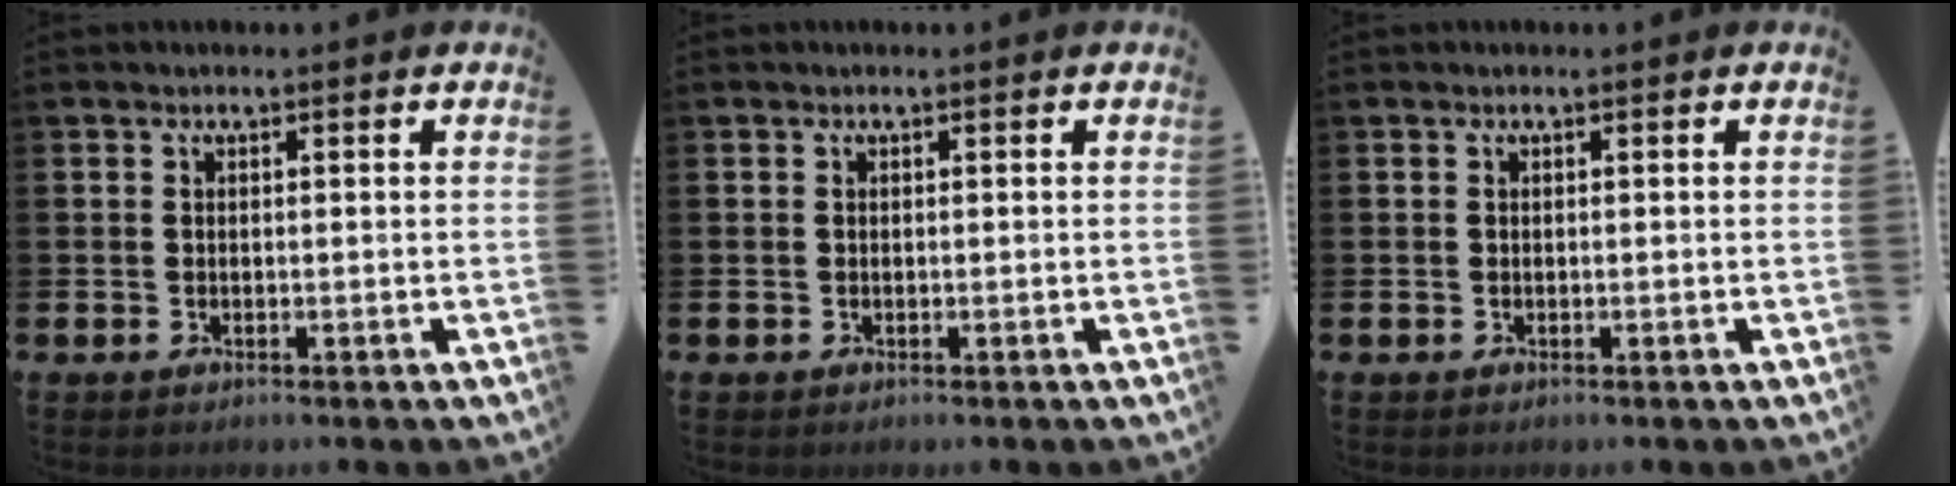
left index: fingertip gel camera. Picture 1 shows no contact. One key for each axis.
{"total": 0.0}
{"total": 0.0}